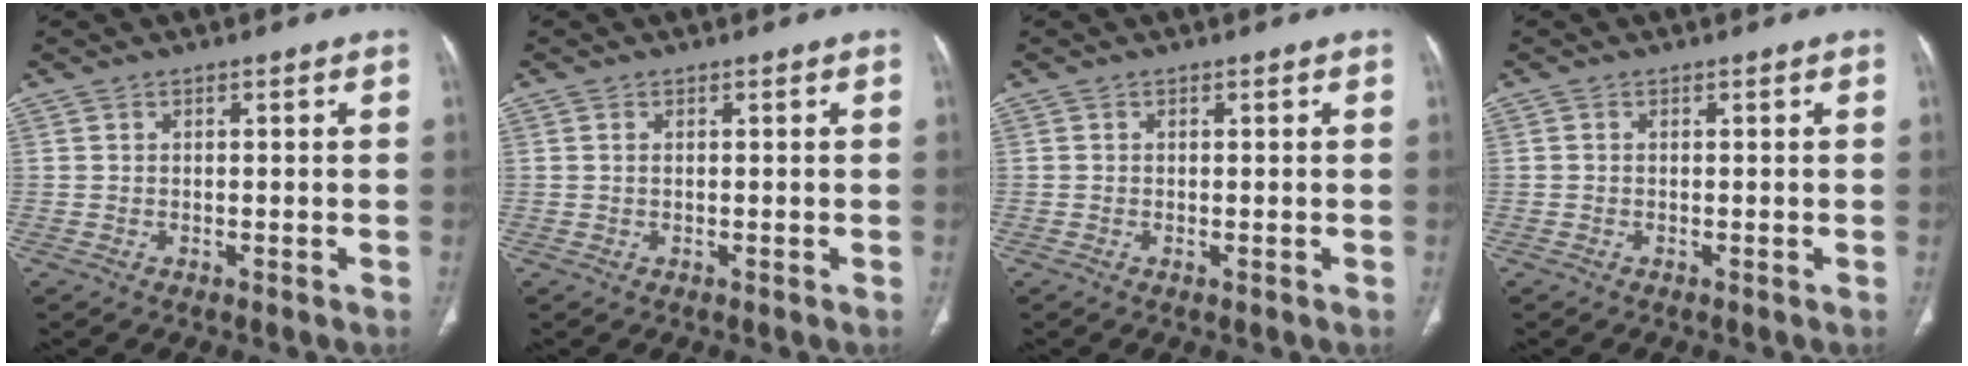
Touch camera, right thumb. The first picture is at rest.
{"total": 0.5, "force": [0.2, 0.3, 0.4], "torque": [-0.012, 0.005, 0.003]}
{"total": 0.0}
{"total": 0.0}